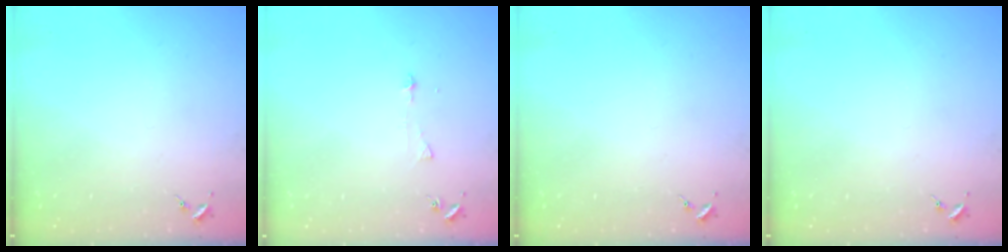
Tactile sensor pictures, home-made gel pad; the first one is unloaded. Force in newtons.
{"total": 4.2, "press": 4.2, "slide": 0.5}
{"total": 0.0}
{"total": 0.0}